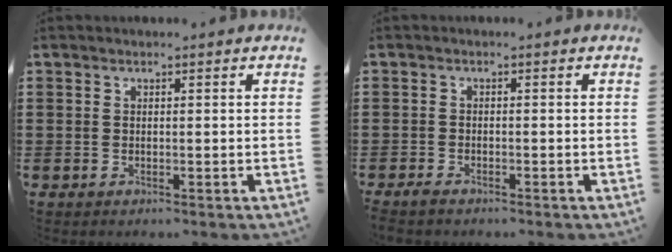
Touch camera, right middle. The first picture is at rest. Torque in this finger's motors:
{"motor_torque": [0.20, 0.12, 0.05, 0.03]}